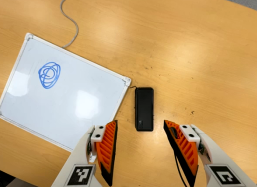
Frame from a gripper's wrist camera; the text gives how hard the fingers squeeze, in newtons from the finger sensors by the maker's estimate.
{"total": 0.0}